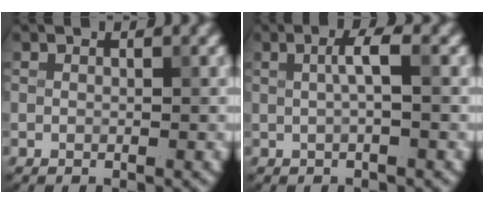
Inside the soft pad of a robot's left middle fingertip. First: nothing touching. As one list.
[{"total": 2.0, "force": [0.2, 0.3, 2.0], "torque": [-0.039, 0.006, 0.003]}]